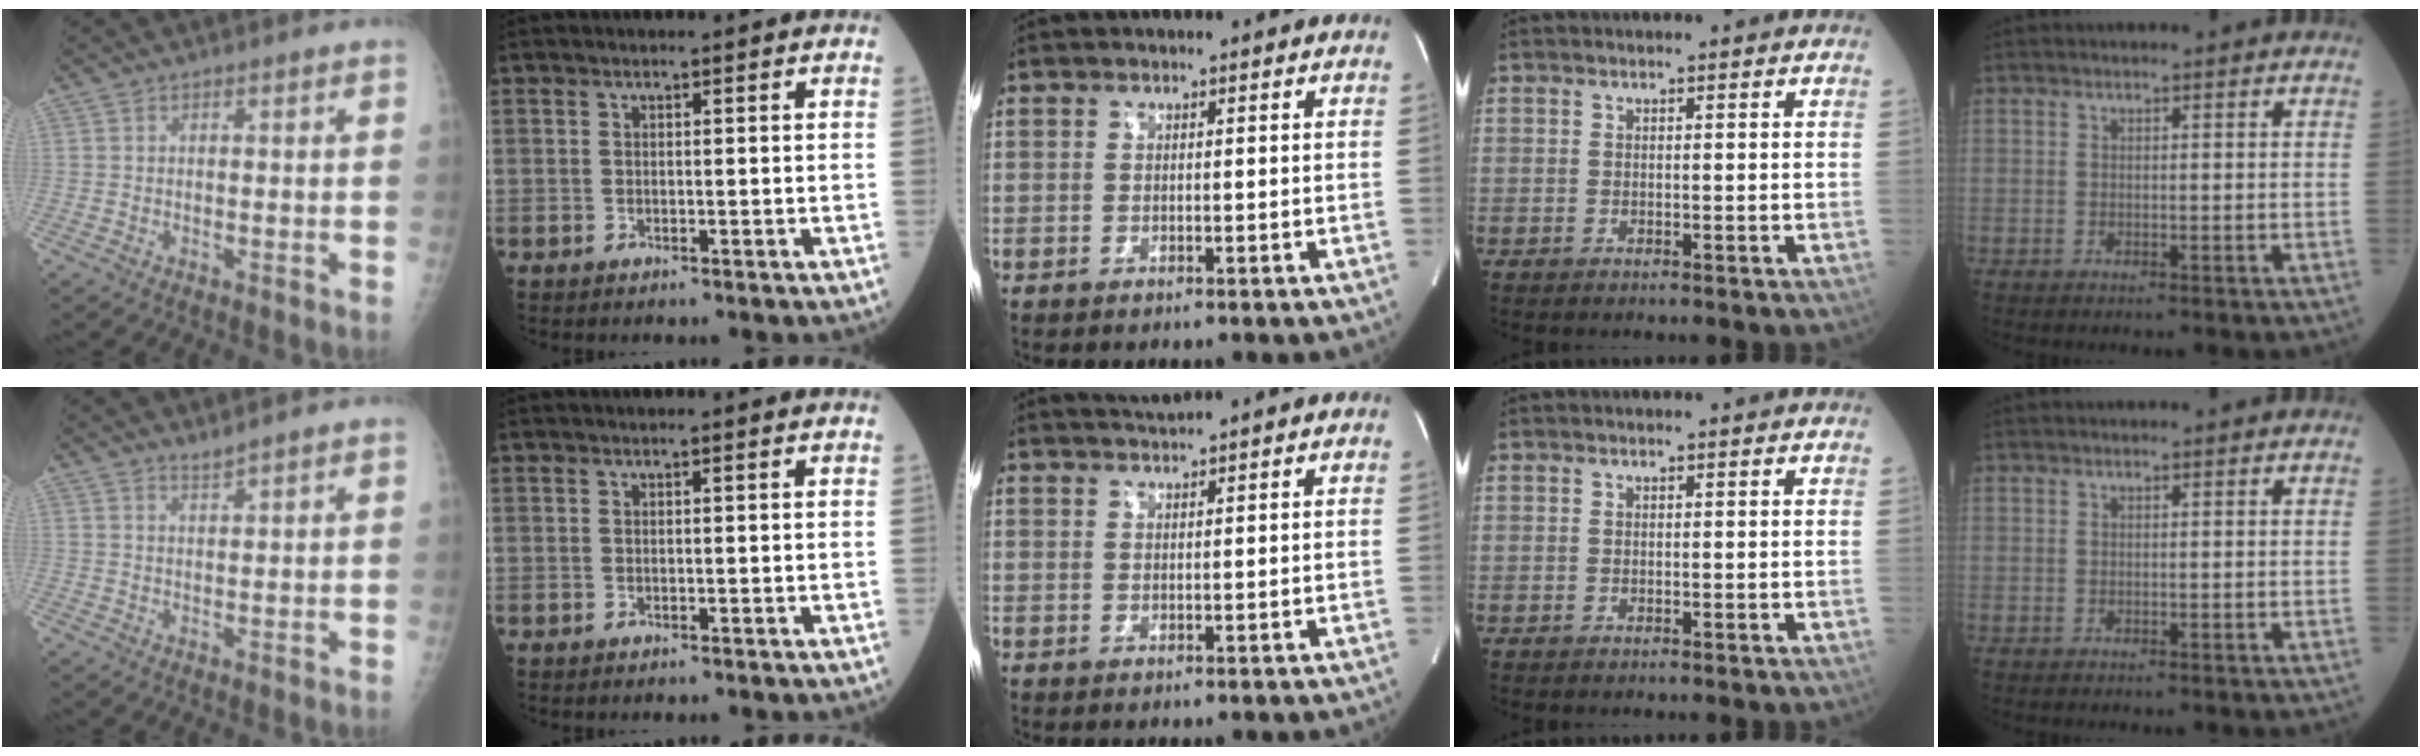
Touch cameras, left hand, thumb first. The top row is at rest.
{"thumb": {"total": 1.4, "force": [1.4, -0.3, 0.2], "torque": [-0.002, -0.012, 0.026]}, "middle": {"total": 1.7, "force": [1.4, -0.9, -0.1], "torque": [-0.003, -0.004, 0.035]}}